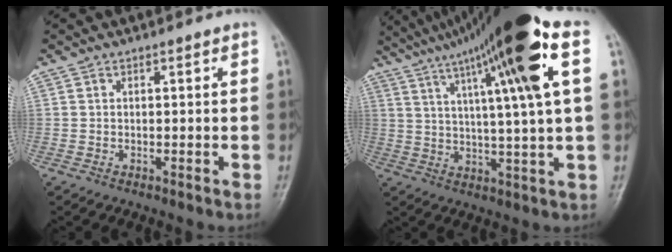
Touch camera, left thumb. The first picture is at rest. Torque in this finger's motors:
{"motor_torque": [1.11, 0.30, 2.00, -0.76, 0.25]}